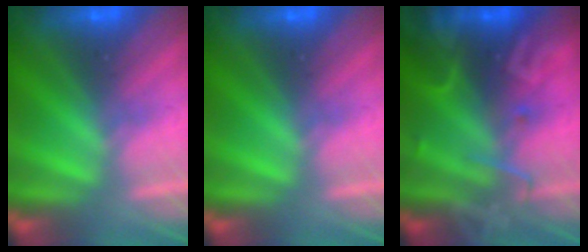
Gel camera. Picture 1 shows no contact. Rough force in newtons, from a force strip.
{"total": 0.0}
{"total": 2.7}